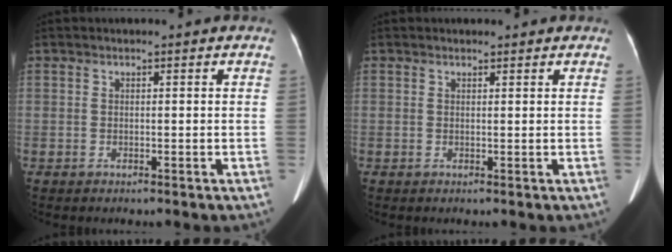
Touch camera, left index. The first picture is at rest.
{"total": 1.1, "force": [0.9, 0.4, 0.2], "torque": [-0.007, 0.006, 0.012]}